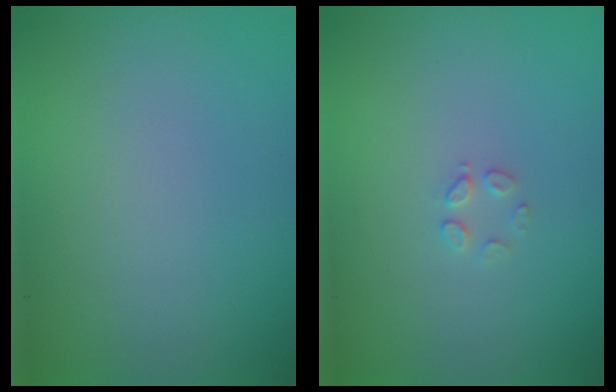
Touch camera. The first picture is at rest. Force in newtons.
{"total": 1.0, "press": 1.0, "slide": 0.1}